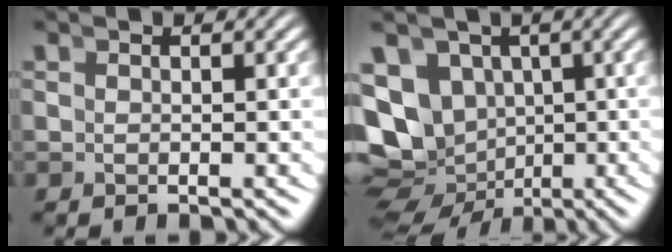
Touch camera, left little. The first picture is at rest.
{"total": 14.6, "force": [-3.5, 13.0, 5.8], "torque": [-0.137, -0.063, -0.046]}